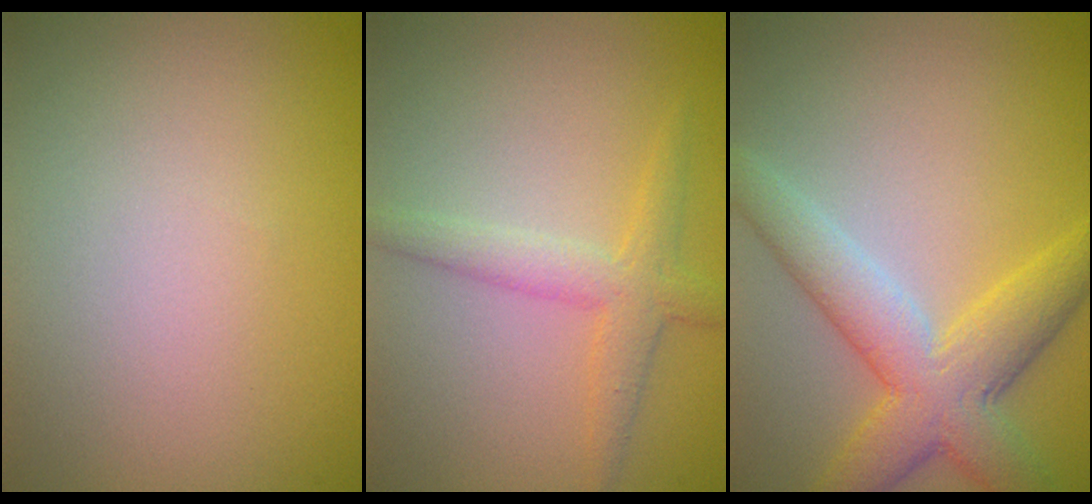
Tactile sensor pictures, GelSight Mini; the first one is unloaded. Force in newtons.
{"total": 2.7, "press": 2.7, "slide": 0.2}
{"total": 6.0, "press": 6.0, "slide": 0.3}